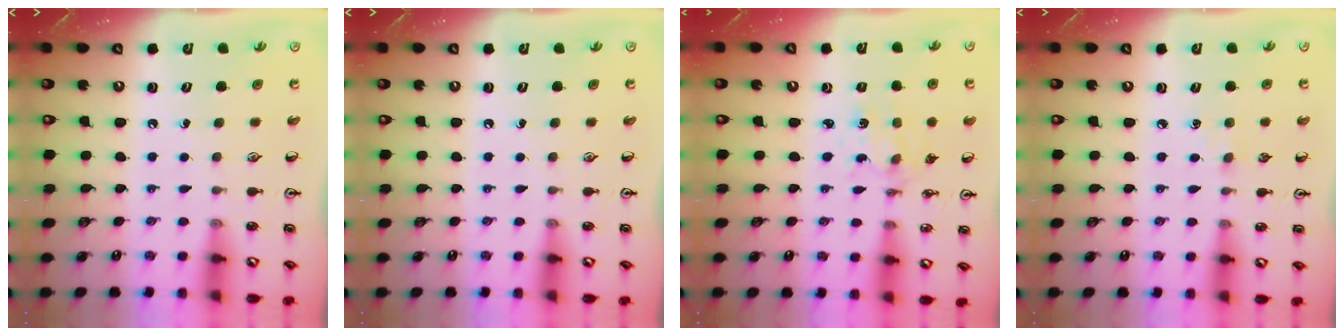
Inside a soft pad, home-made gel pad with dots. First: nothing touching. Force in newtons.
{"total": 0.0}
{"total": 2.1, "press": 2.1, "slide": 0.3}
{"total": 2.9, "press": 2.9, "slide": 0.5}